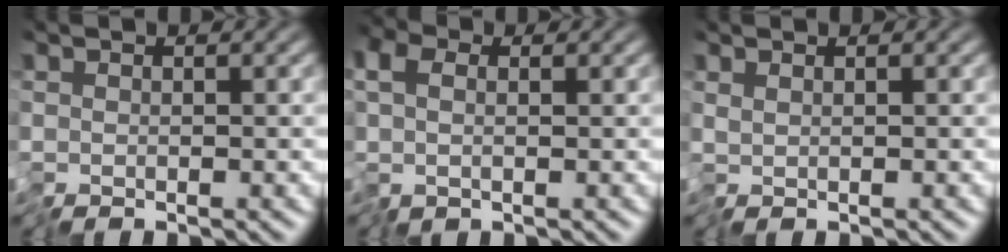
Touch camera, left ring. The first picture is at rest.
{"total": 2.5, "force": [0.3, 1.7, 1.8], "torque": [-0.050, 0.005, 0.002]}
{"total": 0.6, "force": [0.4, -0.3, 0.1], "torque": [-0.002, 0.002, 0.011]}